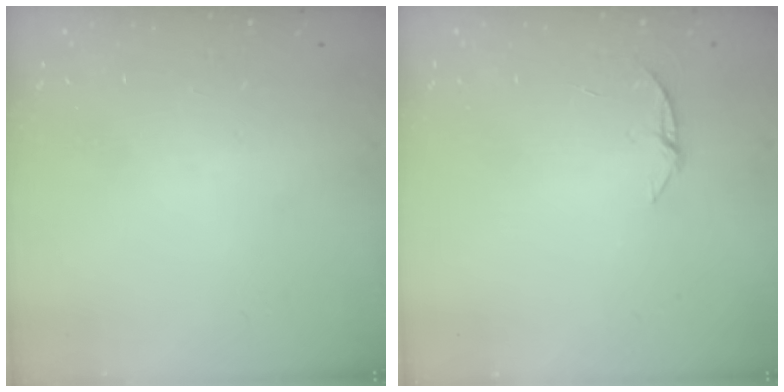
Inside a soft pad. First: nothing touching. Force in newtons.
{"total": 4.3, "press": 4.3, "slide": 0.4}